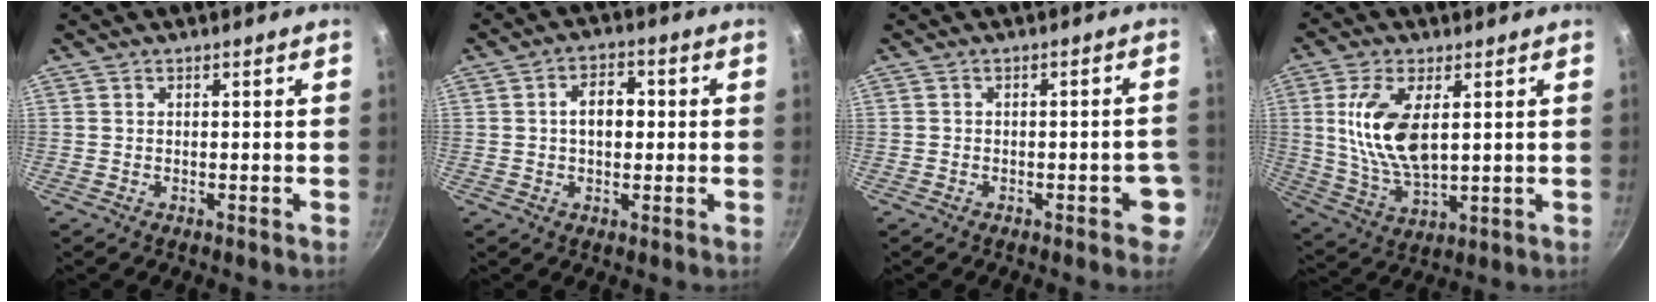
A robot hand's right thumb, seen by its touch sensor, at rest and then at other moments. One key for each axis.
{"total": 5.9, "fx": 0.3, "fy": 3.9, "fz": 4.4, "tx": -0.047, "ty": 0.016, "tz": 0.000}
{"total": 4.5, "fx": -1.8, "fy": 2.2, "fz": 3.5, "tx": -0.017, "ty": 0.025, "tz": -0.019}
{"total": 13.0, "fx": 2.7, "fy": 6.2, "fz": 11.1, "tx": -0.215, "ty": -0.014, "tz": 0.060}